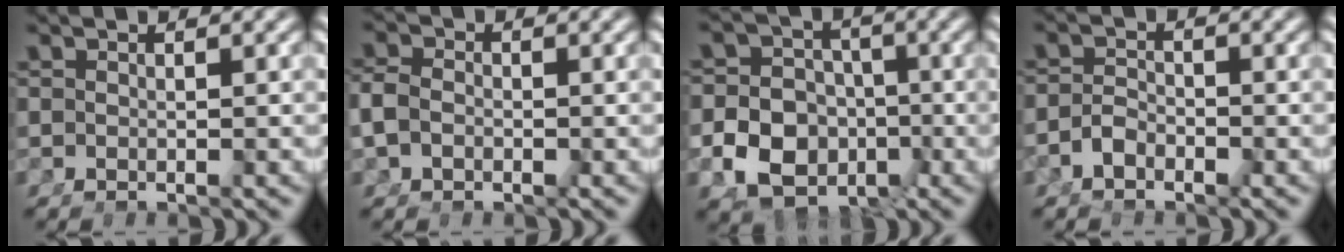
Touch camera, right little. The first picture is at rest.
{"total": 2.1, "force": [-0.6, 1.5, 1.4], "torque": [-0.040, -0.011, -0.003]}
{"total": 13.6, "force": [-3.9, 12.1, 4.9], "torque": [-0.116, -0.058, -0.064]}
{"total": 2.2, "force": [-1.8, 1.0, 0.9], "torque": [-0.017, -0.008, -0.027]}